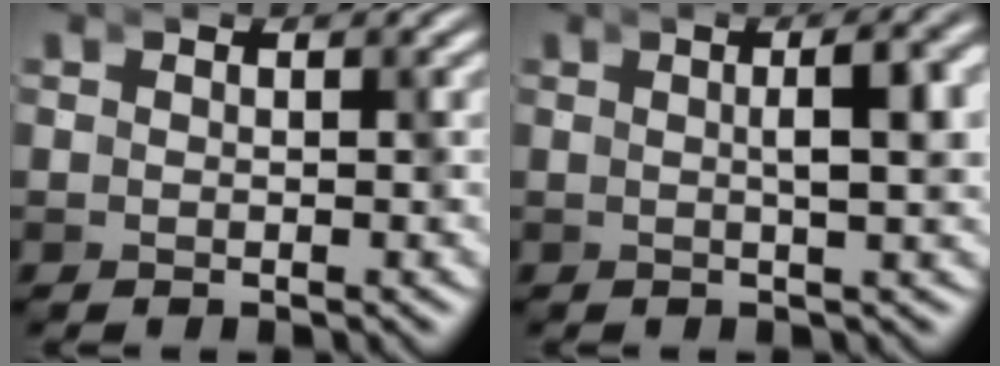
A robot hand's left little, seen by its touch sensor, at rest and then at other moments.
{"total": 4.4, "force": [0.2, 1.5, 4.2], "torque": [-0.032, 0.014, -0.005]}